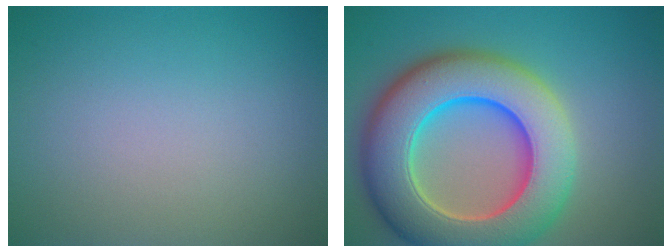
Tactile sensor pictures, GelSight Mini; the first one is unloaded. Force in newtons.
{"total": 12.6, "press": 12.6, "slide": 0.6}